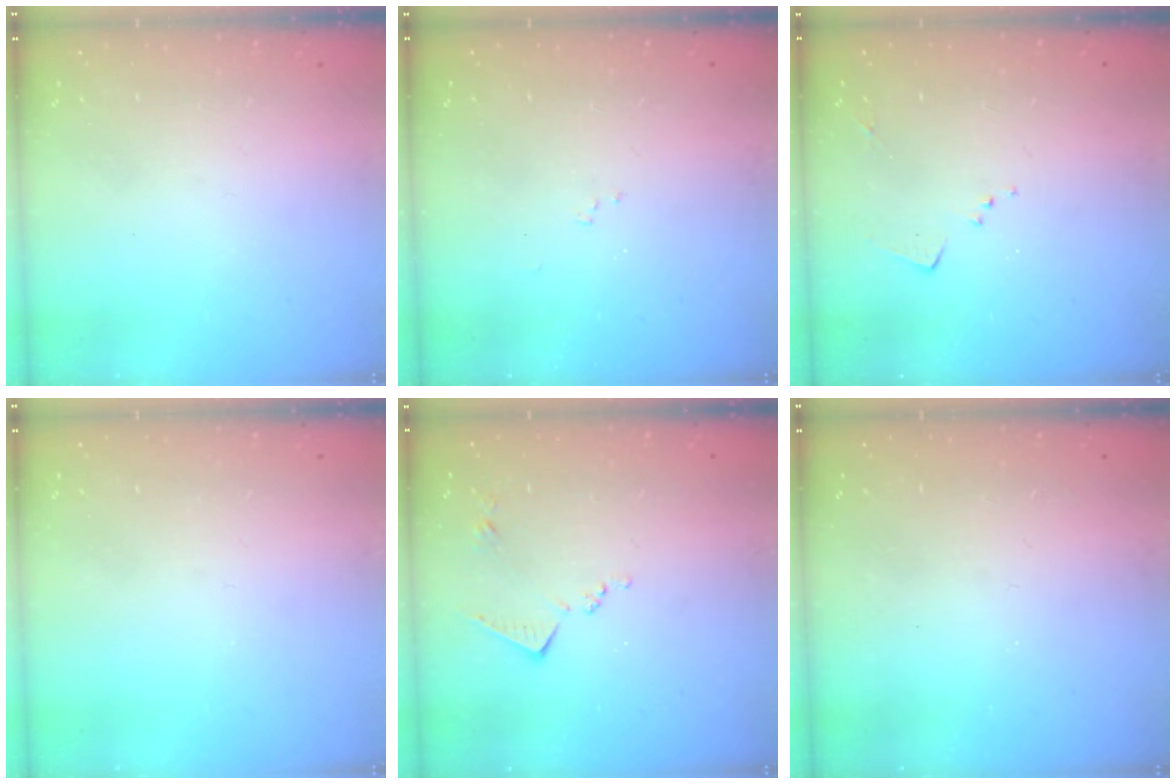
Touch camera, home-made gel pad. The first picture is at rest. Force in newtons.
{"total": 7.2, "press": 7.1, "slide": 1.0}
{"total": 6.3, "press": 6.2, "slide": 0.9}
{"total": 0.0}
{"total": 7.8, "press": 7.8, "slide": 0.8}
{"total": 1.3, "press": 1.2, "slide": 0.2}